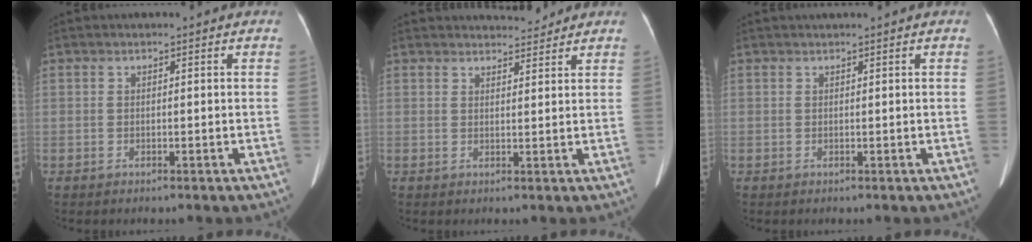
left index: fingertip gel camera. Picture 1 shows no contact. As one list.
[{"total": 4.0, "force": [3.9, 0.8, 0.4], "torque": [-0.008, 0.003, 0.051]}, {"total": 1.3, "force": [1.2, -0.3, 0.5], "torque": [-0.006, 0.015, 0.024]}]